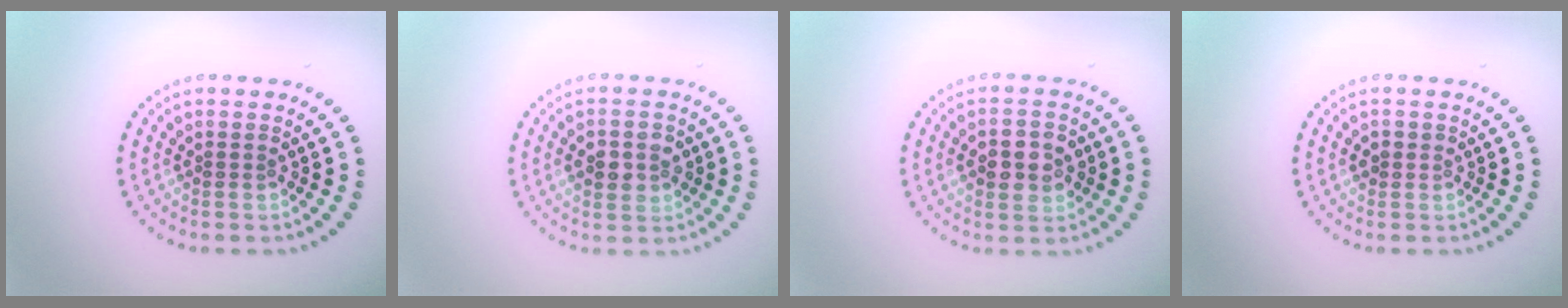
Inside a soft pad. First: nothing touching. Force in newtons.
{"total": 2.7, "press": 2.7, "slide": 0.3}
{"total": 3.9, "press": 3.9, "slide": 0.2}
{"total": 1.0, "press": 1.0, "slide": 0.3}